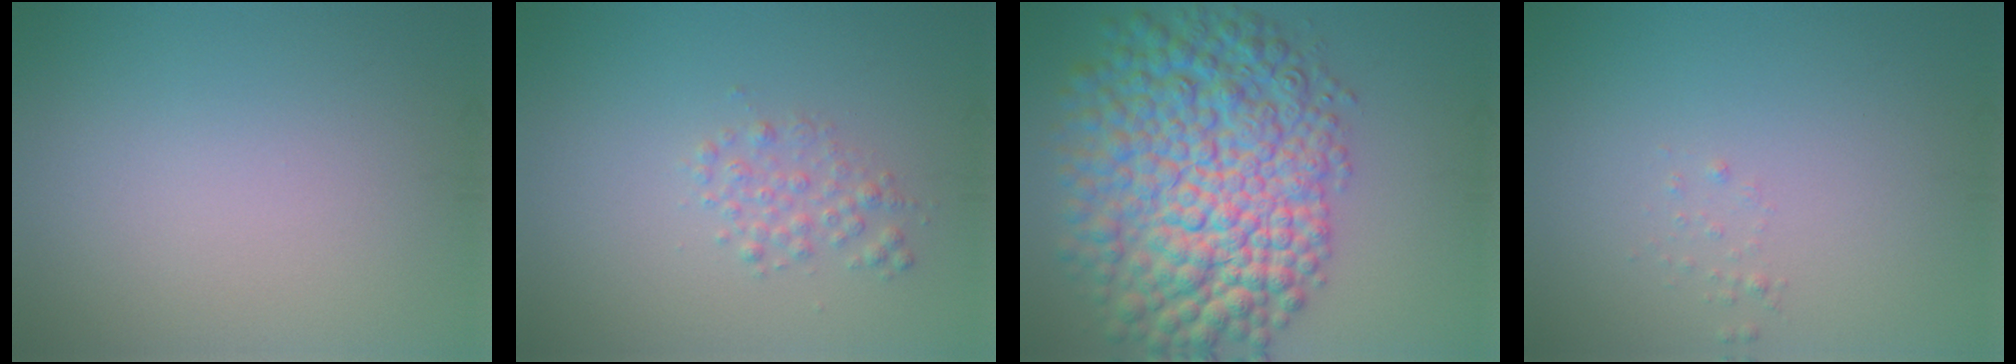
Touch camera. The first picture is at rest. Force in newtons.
{"total": 1.7, "press": 1.7, "slide": 0.0}
{"total": 12.8, "press": 12.8, "slide": 0.4}
{"total": 0.6, "press": 0.6, "slide": 0.1}